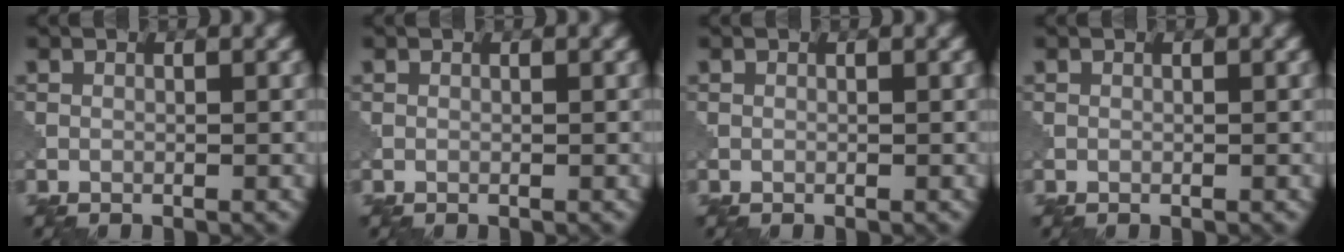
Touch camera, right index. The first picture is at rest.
{"total": 0.0}
{"total": 0.0}
{"total": 0.0}